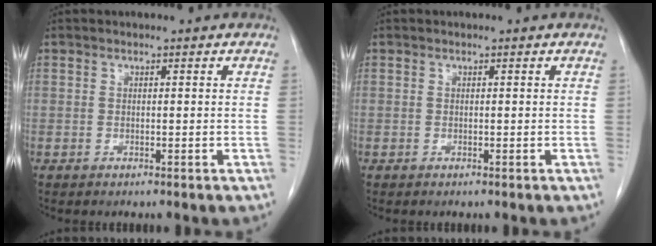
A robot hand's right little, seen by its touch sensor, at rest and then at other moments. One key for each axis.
{"total": 0.0}